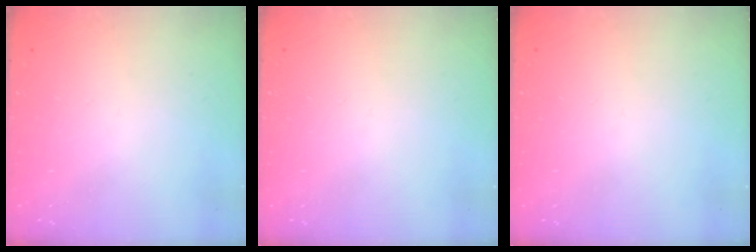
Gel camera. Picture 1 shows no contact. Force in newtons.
{"total": 0.0}
{"total": 0.0}